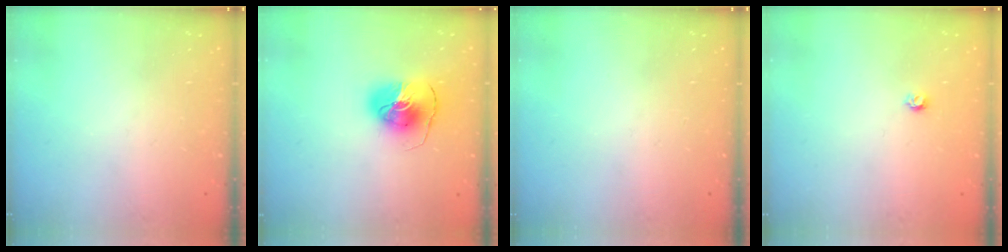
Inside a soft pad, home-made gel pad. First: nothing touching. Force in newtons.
{"total": 10.5, "press": 10.5, "slide": 1.3}
{"total": 0.0}
{"total": 3.5, "press": 3.5, "slide": 0.3}